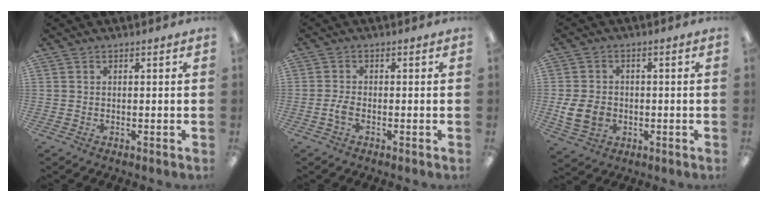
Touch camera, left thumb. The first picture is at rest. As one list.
[{"total": 2.6, "force": [-1.0, 1.3, 2.0], "torque": [-0.042, 0.003, -0.019]}, {"total": 7.6, "force": [-1.5, 6.0, 4.3], "torque": [-0.099, 0.004, -0.028]}]